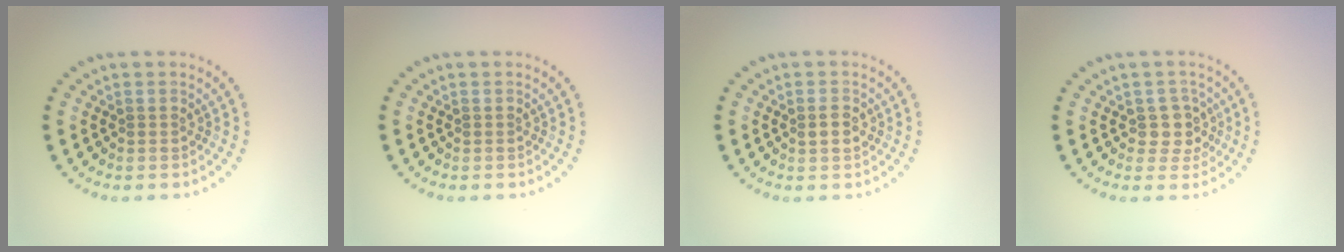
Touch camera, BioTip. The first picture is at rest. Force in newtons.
{"total": 0.0}
{"total": 1.4, "press": 1.3, "slide": 0.2}
{"total": 2.4, "press": 2.1, "slide": 1.3}